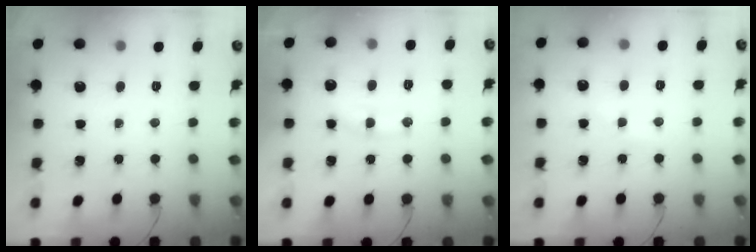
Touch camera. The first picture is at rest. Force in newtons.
{"total": 12.3, "press": 12.3, "slide": 0.8}
{"total": 3.4, "press": 3.2, "slide": 1.0}